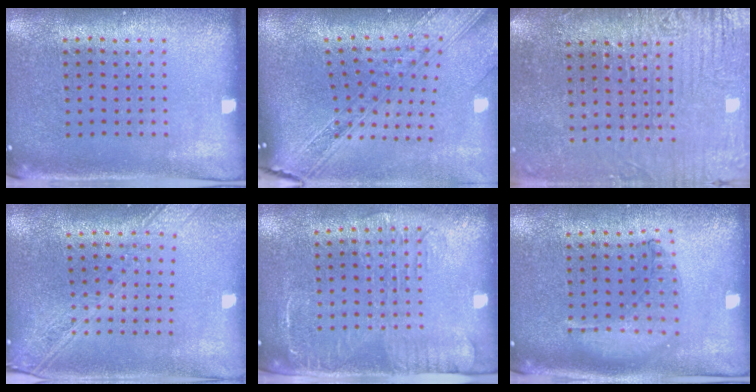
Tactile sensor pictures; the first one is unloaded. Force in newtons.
{"total": 3.0, "press": 2.3, "slide": 1.9}
{"total": 4.0, "press": 3.7, "slide": 1.5}
{"total": 2.2, "press": 1.9, "slide": 1.2}
{"total": 2.0, "press": 1.7, "slide": 1.0}
{"total": 0.9, "press": 0.9, "slide": 0.1}